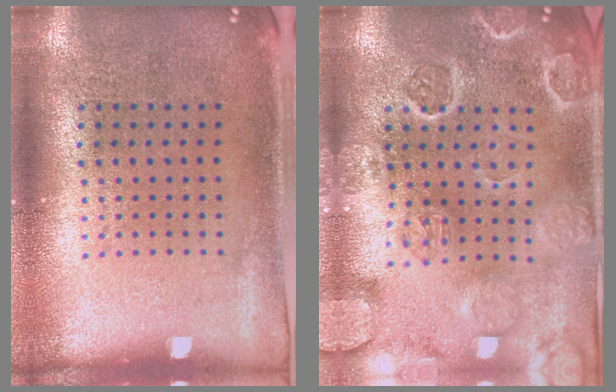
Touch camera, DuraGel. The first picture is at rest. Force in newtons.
{"total": 3.3, "press": 3.1, "slide": 1.0}